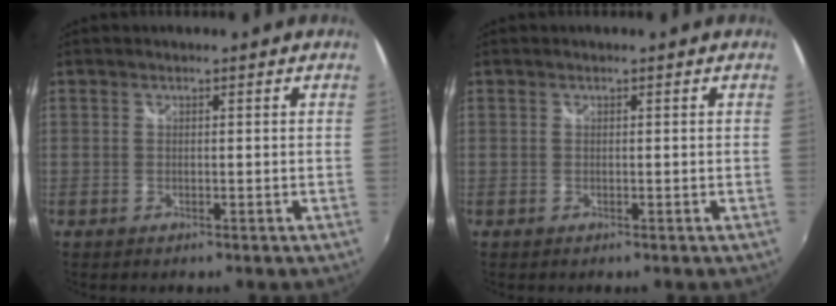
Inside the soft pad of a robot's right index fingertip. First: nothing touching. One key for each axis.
{"total": 0.0}